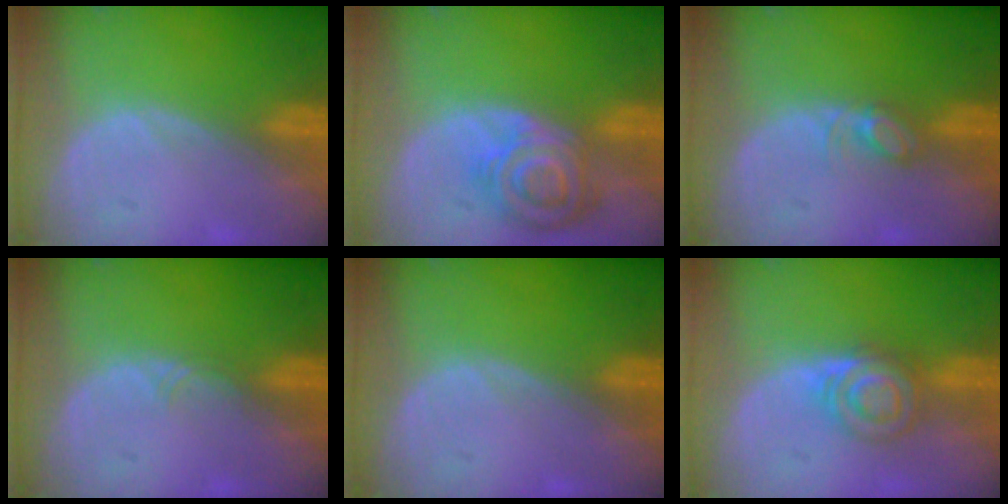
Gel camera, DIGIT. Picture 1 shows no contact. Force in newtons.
{"total": 8.4, "press": 7.4, "slide": 4.0}
{"total": 2.8, "press": 2.8, "slide": 0.4}
{"total": 0.9, "press": 0.8, "slide": 0.2}
{"total": 0.0}
{"total": 6.1, "press": 5.5, "slide": 2.5}